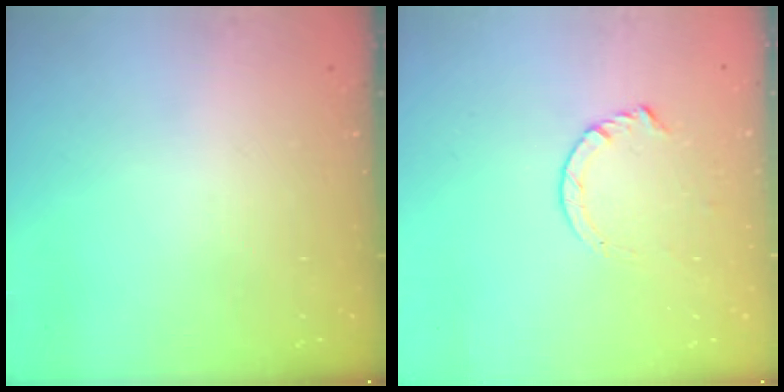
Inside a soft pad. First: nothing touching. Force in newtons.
{"total": 4.4, "press": 4.4, "slide": 0.5}